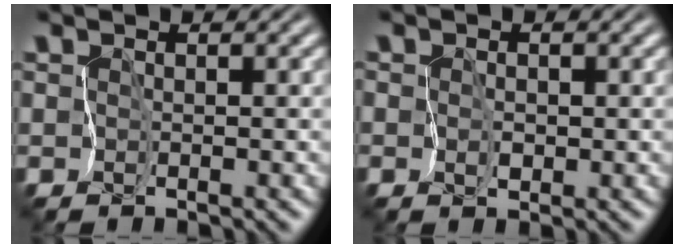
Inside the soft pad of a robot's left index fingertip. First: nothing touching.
{"total": 0.7, "force": [-0.1, 0.5, 0.5], "torque": [-0.010, -0.004, -0.001]}